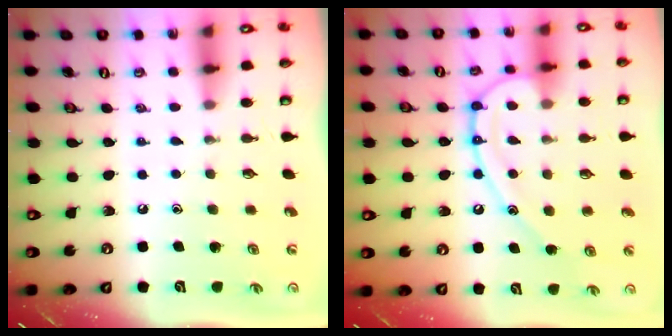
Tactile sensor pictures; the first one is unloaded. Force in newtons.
{"total": 12.9, "press": 12.9, "slide": 1.3}